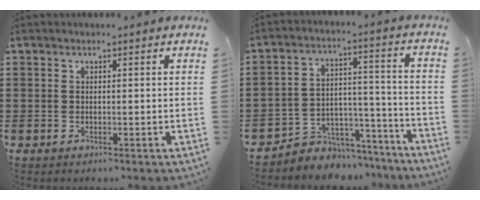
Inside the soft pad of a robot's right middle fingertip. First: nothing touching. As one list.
[{"total": 5.2, "force": [-4.7, 2.3, 0.3], "torque": [-0.007, 0.017, -0.096]}]